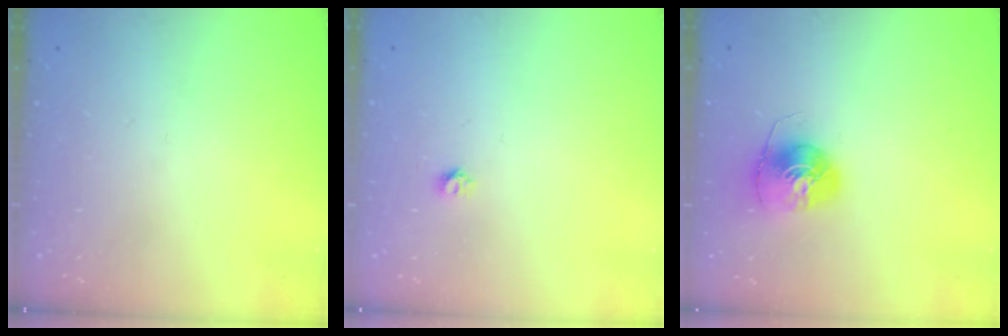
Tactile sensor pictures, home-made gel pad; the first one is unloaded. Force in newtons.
{"total": 3.9, "press": 3.9, "slide": 0.3}
{"total": 8.8, "press": 8.8, "slide": 0.1}